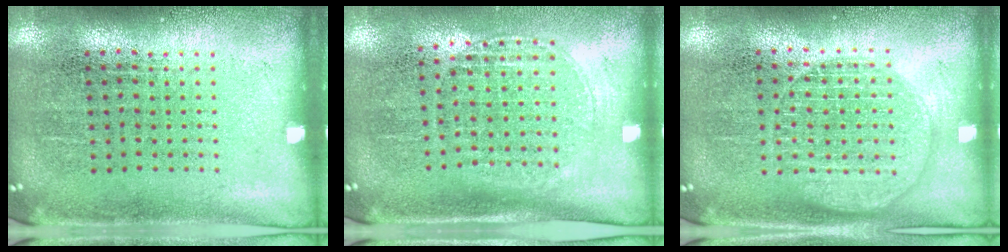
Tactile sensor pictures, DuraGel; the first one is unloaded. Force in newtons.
{"total": 1.4, "press": 1.2, "slide": 0.8}
{"total": 1.4, "press": 1.4, "slide": 0.1}